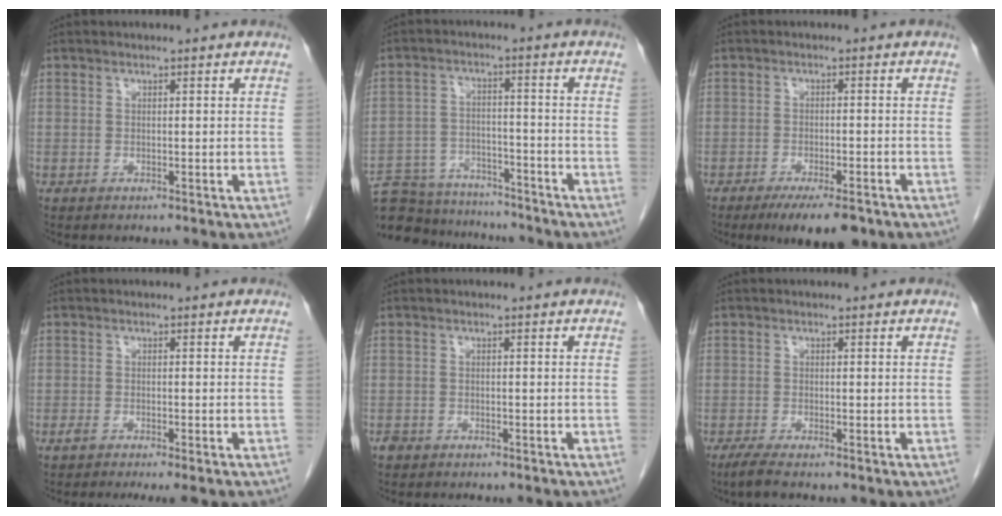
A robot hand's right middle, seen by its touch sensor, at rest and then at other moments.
{"total": 18.4, "force": [-16.7, 5.4, 5.5], "torque": [-0.141, -0.003, -0.246]}
{"total": 7.2, "force": [-5.1, 1.7, 4.8], "torque": [-0.068, -0.011, -0.076]}
{"total": 4.1, "force": [-3.1, 0.4, 2.7], "torque": [-0.038, -0.008, -0.045]}
{"total": 1.9, "force": [-1.7, 0.8, 0.6], "torque": [-0.009, 0.000, -0.022]}
{"total": 2.4, "force": [-1.8, 0.0, 1.5], "torque": [-0.038, -0.008, -0.036]}